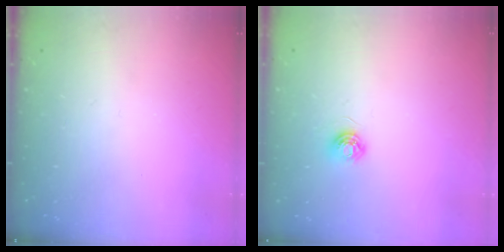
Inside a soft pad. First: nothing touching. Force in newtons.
{"total": 5.0, "press": 4.9, "slide": 0.6}